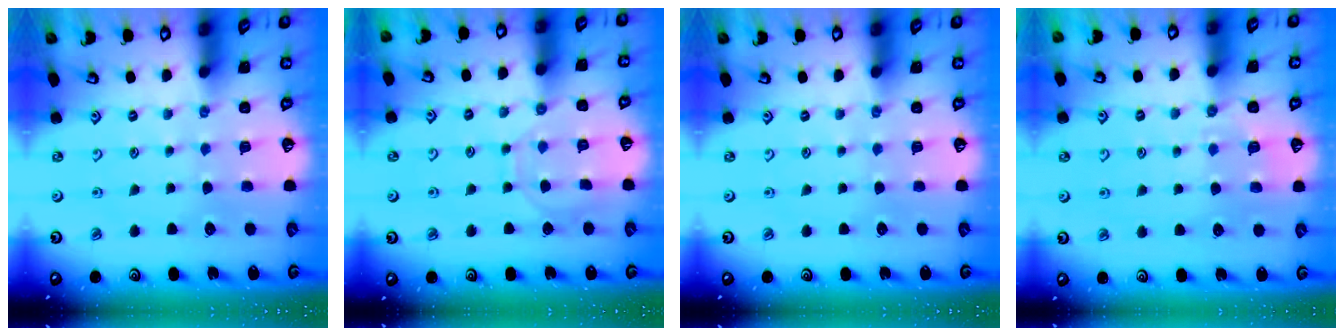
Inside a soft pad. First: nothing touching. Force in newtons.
{"total": 7.4, "press": 7.4, "slide": 0.7}
{"total": 0.0}
{"total": 3.0, "press": 2.9, "slide": 0.7}